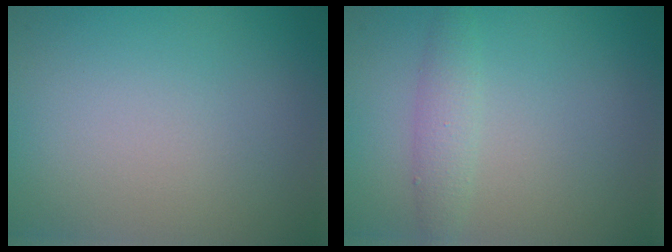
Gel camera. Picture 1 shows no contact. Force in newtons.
{"total": 1.9, "press": 1.9, "slide": 0.0}